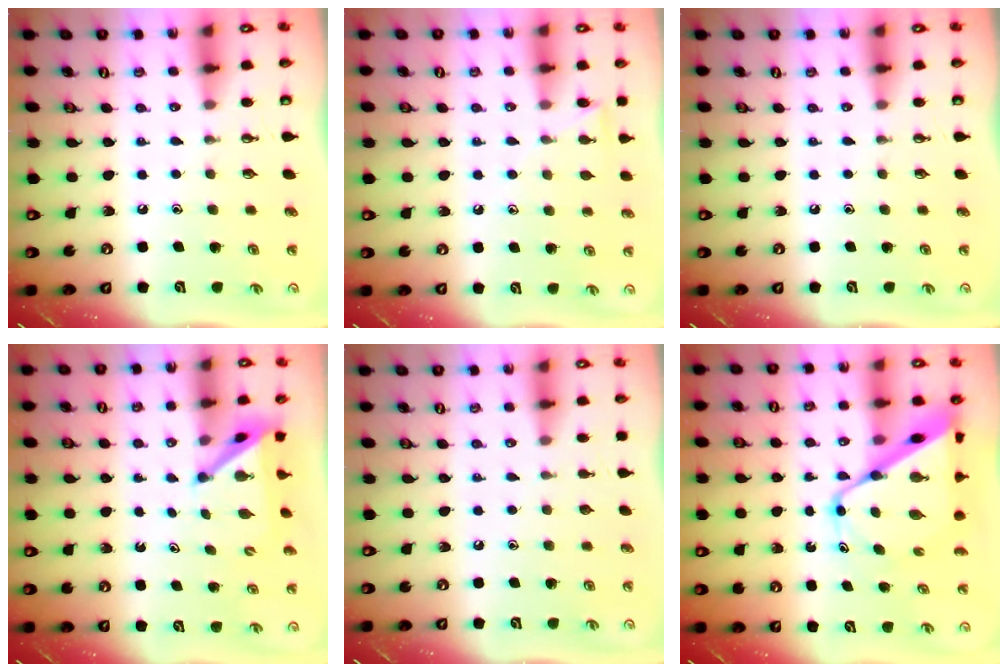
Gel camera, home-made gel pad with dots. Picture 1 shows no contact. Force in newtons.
{"total": 6.5, "press": 6.5, "slide": 0.6}
{"total": 0.0}
{"total": 4.3, "press": 4.3, "slide": 0.4}
{"total": 0.0}
{"total": 13.0, "press": 13.0, "slide": 1.2}